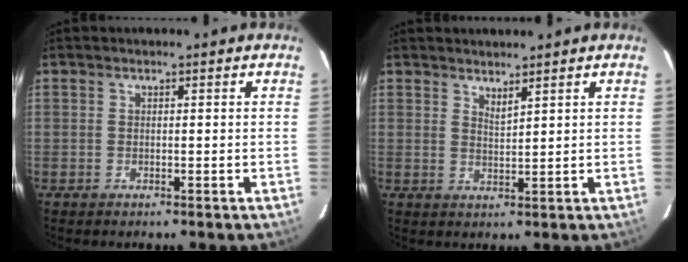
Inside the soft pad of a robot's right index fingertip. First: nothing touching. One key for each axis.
{"total": 2.3, "fx": 2.0, "fy": 0.0, "fz": 1.1, "tx": -0.019, "ty": -0.002, "tz": 0.034}